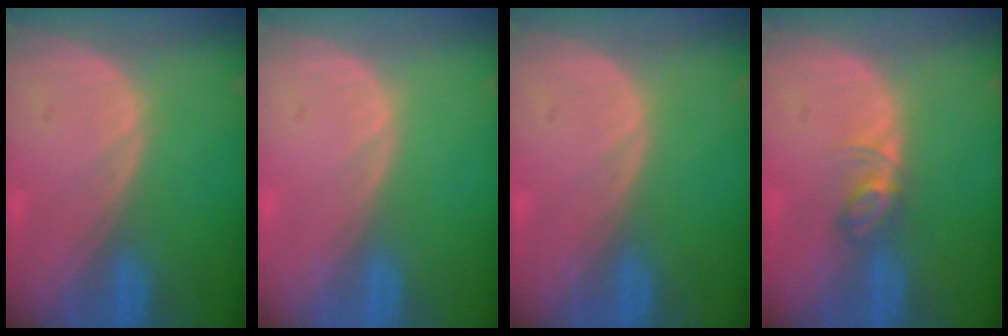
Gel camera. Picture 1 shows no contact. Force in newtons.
{"total": 0.0}
{"total": 0.0}
{"total": 2.8, "press": 2.8, "slide": 0.4}